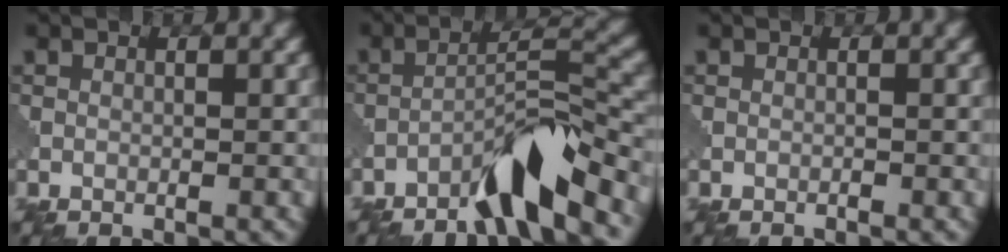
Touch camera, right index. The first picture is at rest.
{"total": 6.0, "force": [-4.5, 0.5, 3.9], "torque": [-0.063, 0.015, -0.087]}
{"total": 0.0}